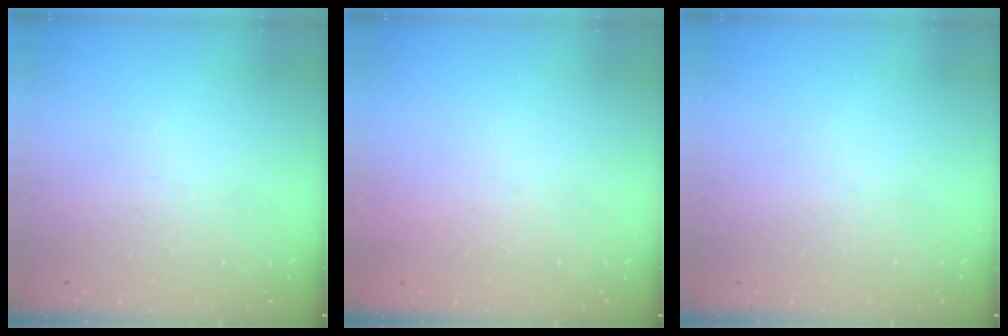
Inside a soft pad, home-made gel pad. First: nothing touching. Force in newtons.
{"total": 1.6, "press": 1.6, "slide": 0.1}
{"total": 0.0}